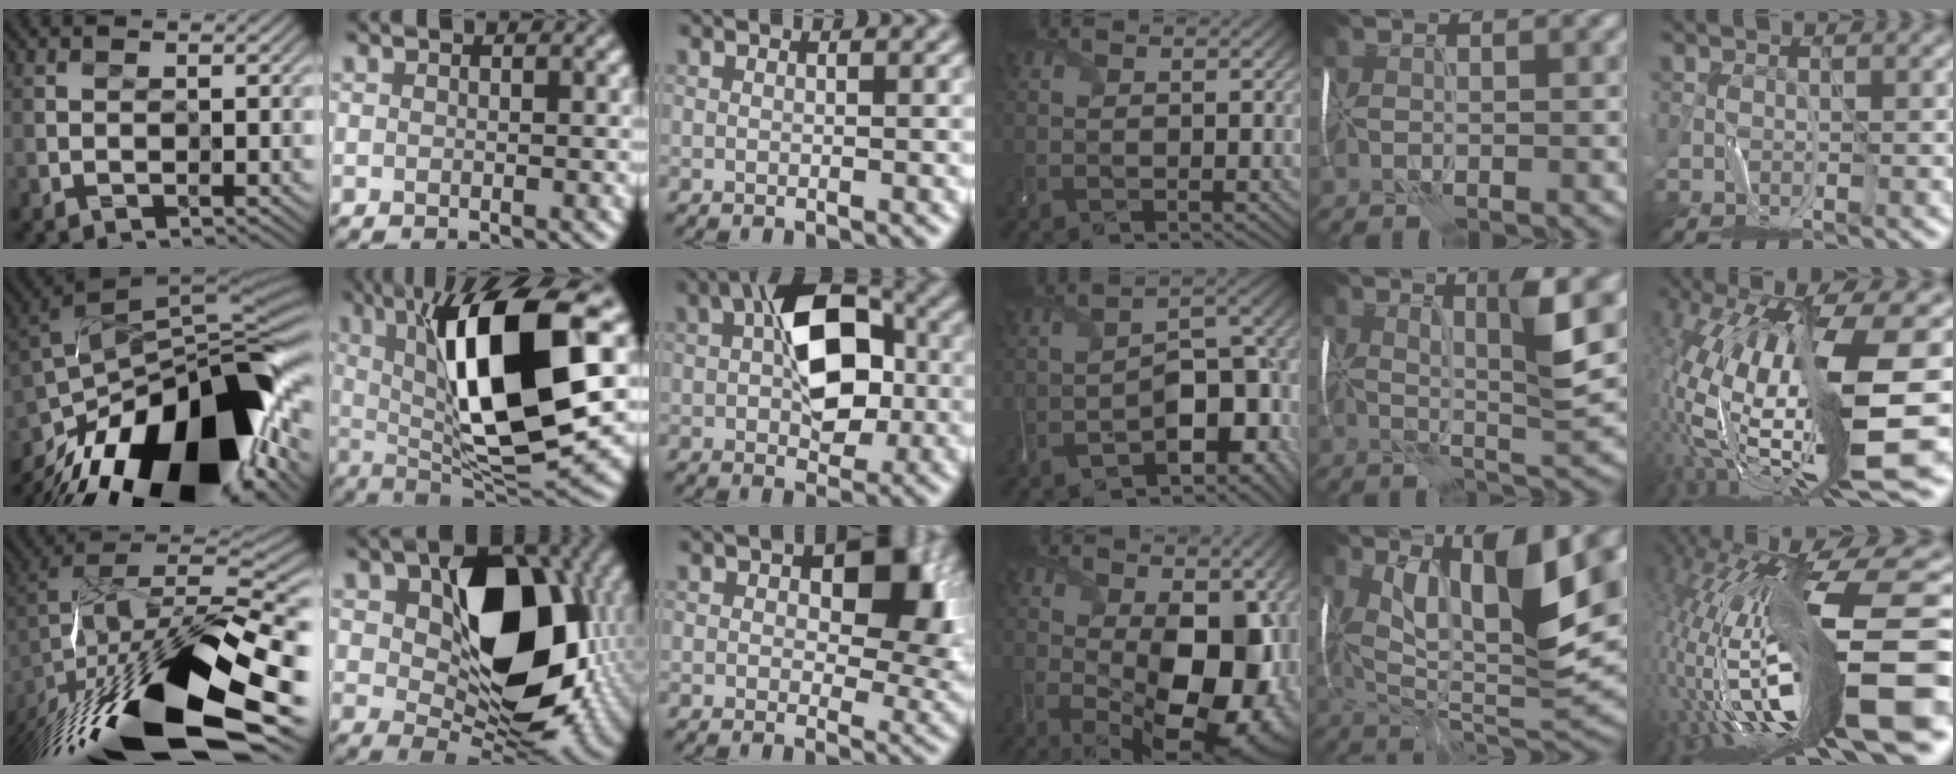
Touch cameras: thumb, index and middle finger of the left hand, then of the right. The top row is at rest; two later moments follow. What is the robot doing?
{"motion": "wrap", "object": "thread"}